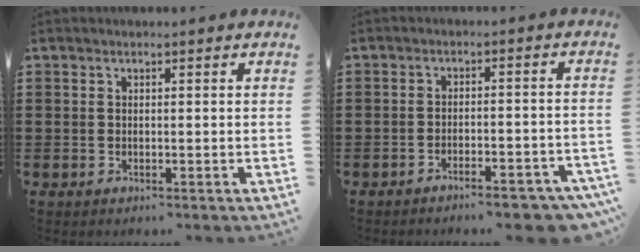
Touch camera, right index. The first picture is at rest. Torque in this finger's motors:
{"motor_torque": [2.14, 0.00, 0.83, 0.06]}